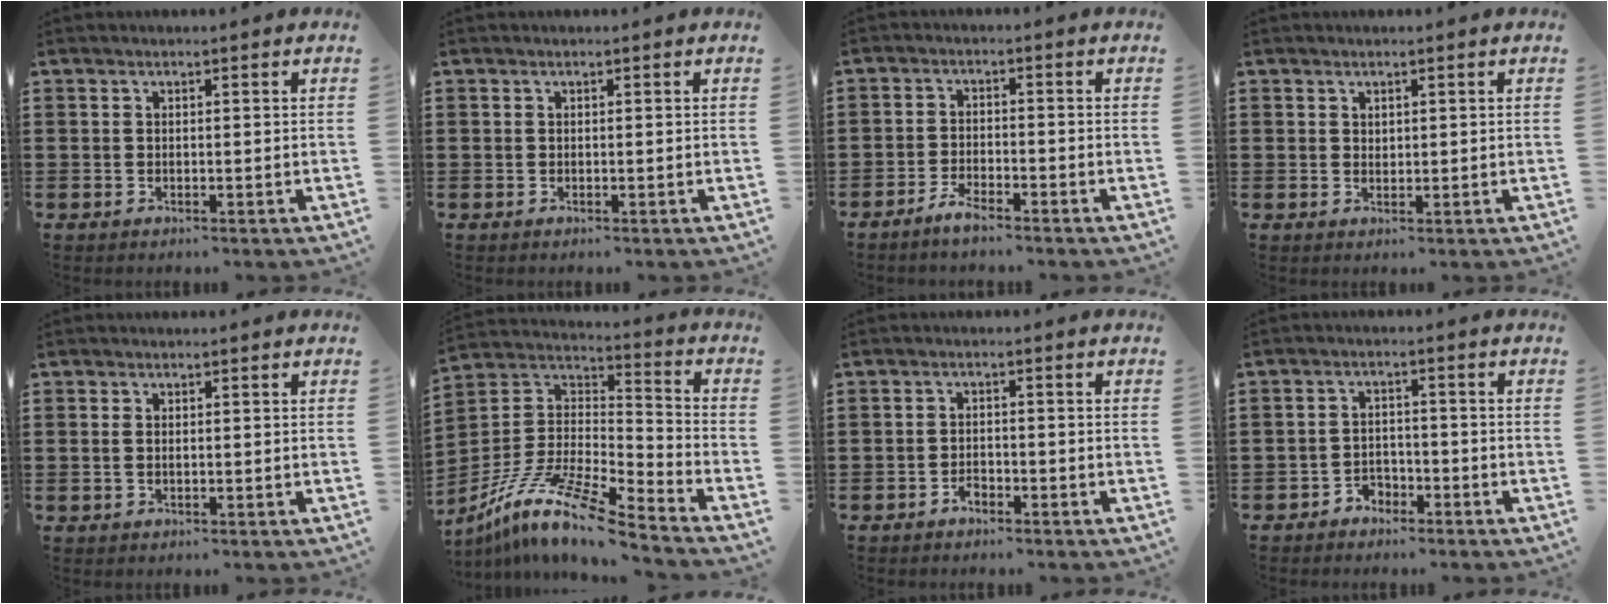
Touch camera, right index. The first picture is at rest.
{"total": 0.0}
{"total": 2.8, "force": [-2.6, 0.4, 0.9], "torque": [-0.025, 0.005, -0.054]}
{"total": 0.9, "force": [0.7, 0.6, 0.2], "torque": [-0.004, 0.002, 0.015]}
{"total": 1.3, "force": [0.1, 0.7, 1.0], "torque": [-0.030, 0.003, -0.002]}
{"total": 12.4, "force": [-9.7, 1.4, 7.7], "torque": [-0.165, 0.005, -0.194]}
{"total": 1.6, "force": [-1.4, 0.7, 0.5], "torque": [-0.014, 0.002, -0.028]}
{"total": 2.5, "force": [-2.1, 1.4, 0.1], "torque": [-0.009, 0.003, -0.046]}